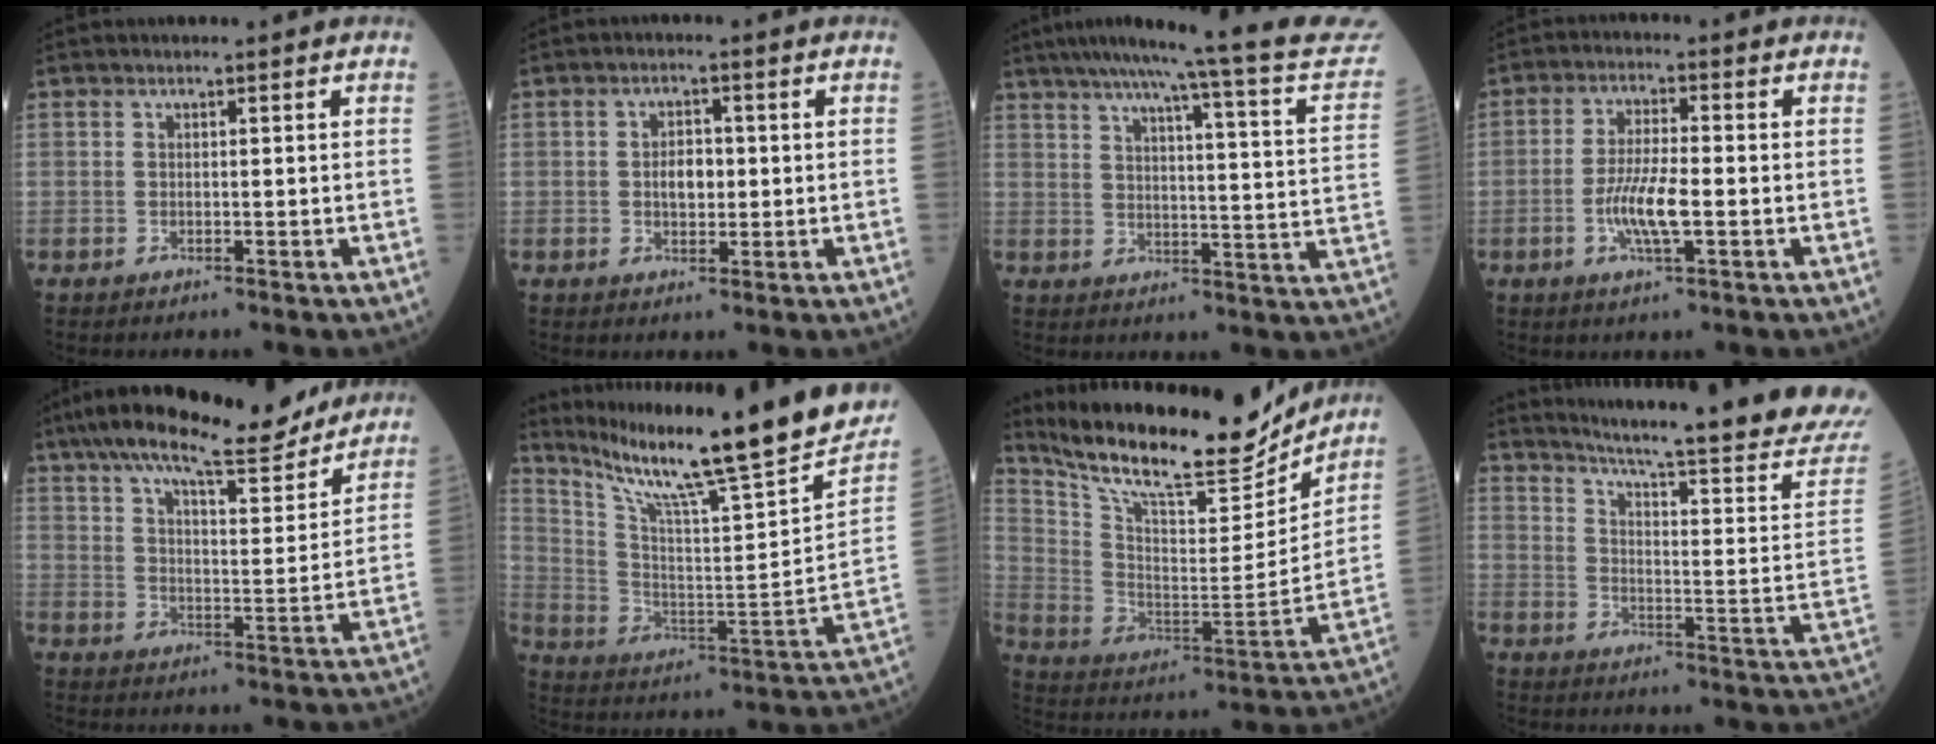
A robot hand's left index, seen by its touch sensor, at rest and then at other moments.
{"total": 3.6, "force": [0.0, 2.0, 3.0], "torque": [-0.053, 0.007, 0.001]}
{"total": 23.9, "force": [21.4, -0.9, 10.7], "torque": [-0.155, -0.053, 0.259]}
{"total": 6.9, "force": [-1.8, 1.2, 6.5], "torque": [-0.135, -0.006, -0.036]}
{"total": 19.3, "force": [16.5, 3.6, 9.4], "torque": [-0.157, 0.023, 0.242]}
{"total": 28.8, "force": [23.1, 1.2, 17.2], "torque": [-0.297, -0.061, 0.335]}
{"total": 22.0, "force": [19.5, 4.0, 9.3], "torque": [-0.175, -0.020, 0.311]}
{"total": 25.8, "force": [23.2, -1.1, 11.3], "torque": [-0.174, -0.098, 0.294]}